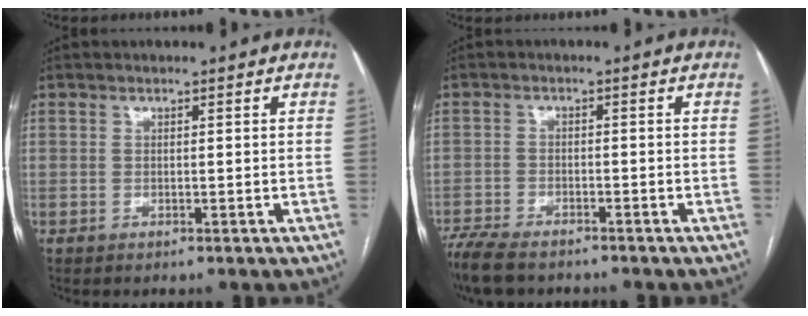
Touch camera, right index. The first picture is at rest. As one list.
[{"total": 8.2, "force": [-6.9, 2.2, 3.8], "torque": [-0.069, -0.018, -0.119]}]